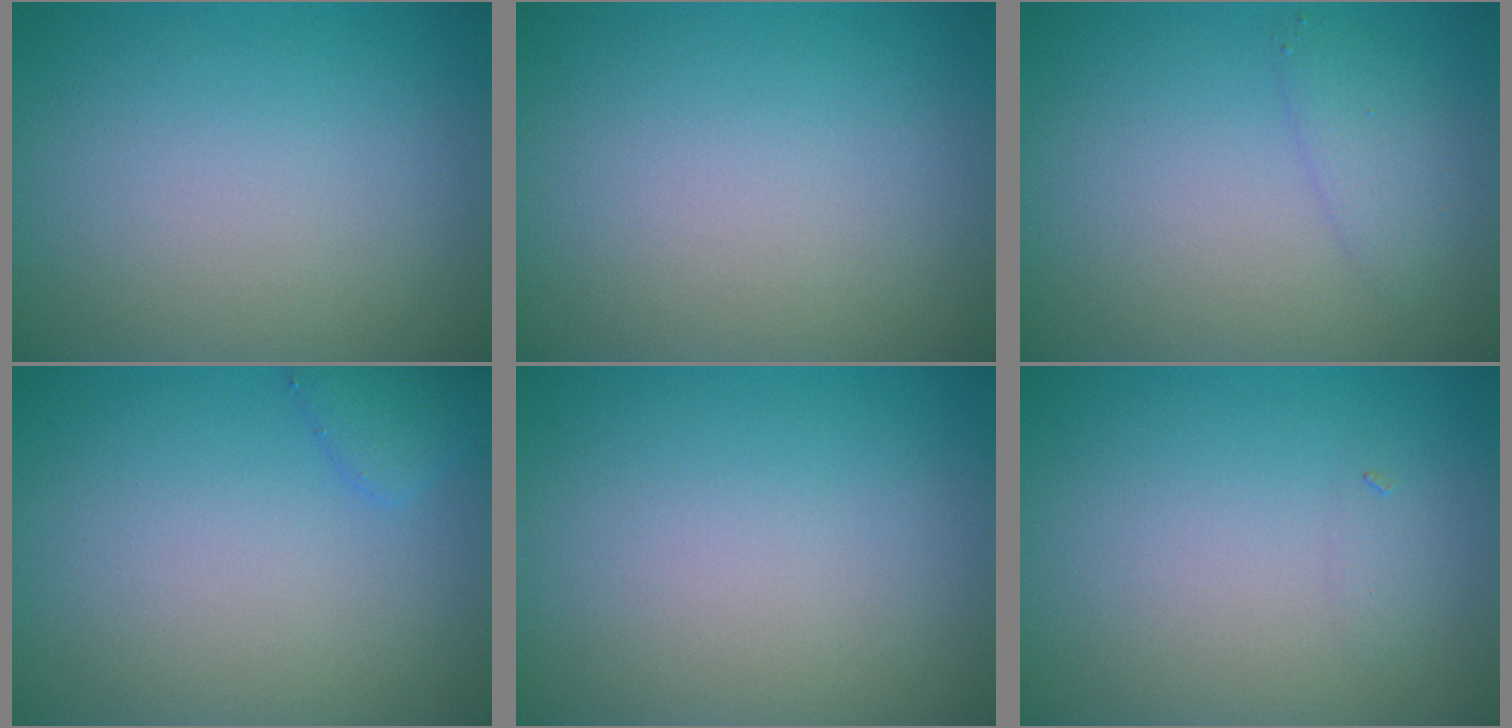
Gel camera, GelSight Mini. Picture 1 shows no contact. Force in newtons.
{"total": 0.0}
{"total": 1.8, "press": 1.8, "slide": 0.1}
{"total": 1.5, "press": 1.5, "slide": 0.1}
{"total": 0.0}
{"total": 0.6, "press": 0.6, "slide": 0.0}